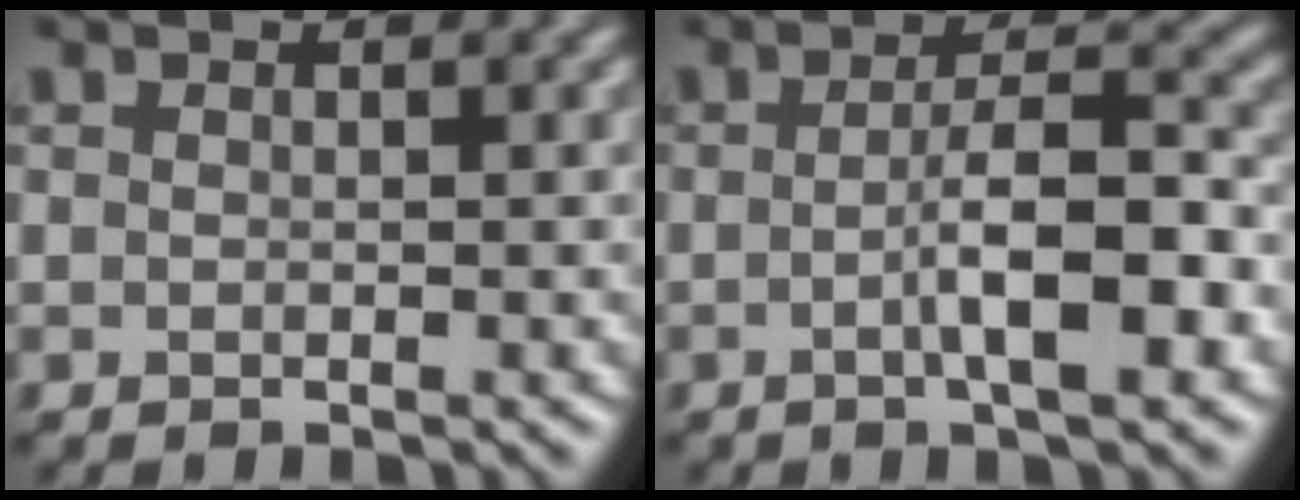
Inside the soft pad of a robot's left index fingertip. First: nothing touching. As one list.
[{"total": 5.4, "force": [-1.2, 1.2, 5.2], "torque": [-0.085, 0.006, -0.022]}]